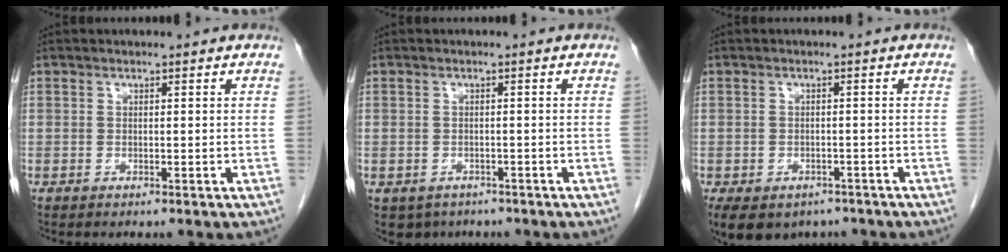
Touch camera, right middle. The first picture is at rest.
{"total": 4.0, "force": [-2.8, 2.8, 0.6], "torque": [-0.004, 0.004, -0.038]}
{"total": 13.0, "force": [-8.2, 8.6, 5.1], "torque": [-0.133, -0.006, -0.098]}